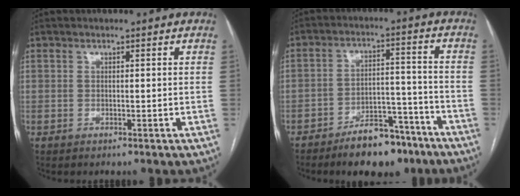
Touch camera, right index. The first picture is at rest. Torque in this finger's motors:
{"motor_torque": [-0.21, -0.25, 0.18, -0.01]}